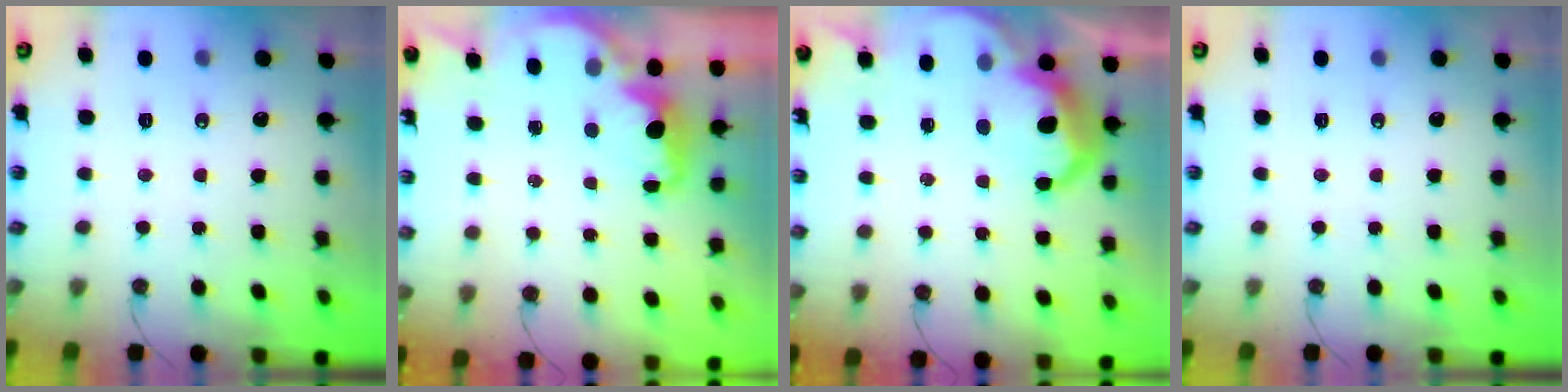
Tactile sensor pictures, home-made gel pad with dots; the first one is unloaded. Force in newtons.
{"total": 2.6, "press": 2.5, "slide": 0.8}
{"total": 7.3, "press": 7.3, "slide": 0.6}
{"total": 0.0}